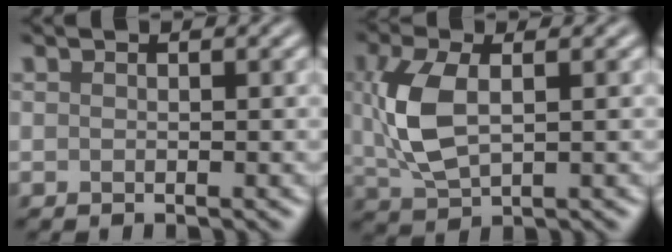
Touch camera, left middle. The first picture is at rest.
{"total": 5.7, "force": [0.9, 3.0, 4.8], "torque": [-0.121, 0.003, 0.023]}